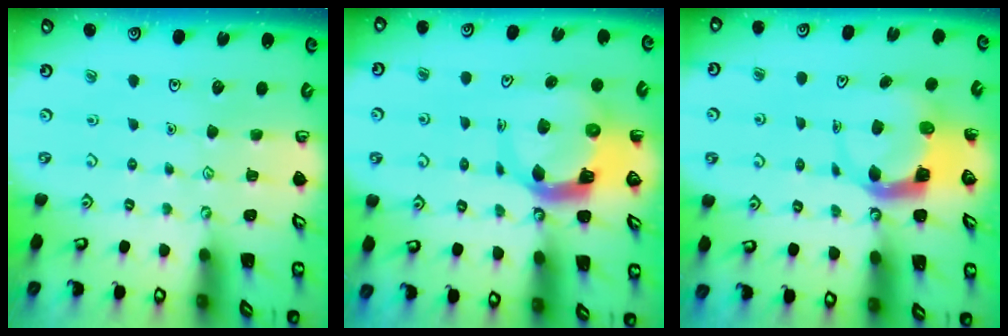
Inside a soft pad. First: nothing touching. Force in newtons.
{"total": 7.1, "press": 7.1, "slide": 1.0}
{"total": 5.5, "press": 5.5, "slide": 0.9}